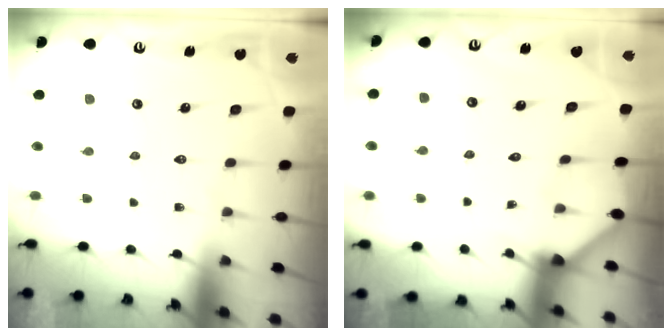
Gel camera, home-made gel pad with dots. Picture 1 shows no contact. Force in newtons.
{"total": 1.8, "press": 1.8, "slide": 0.1}